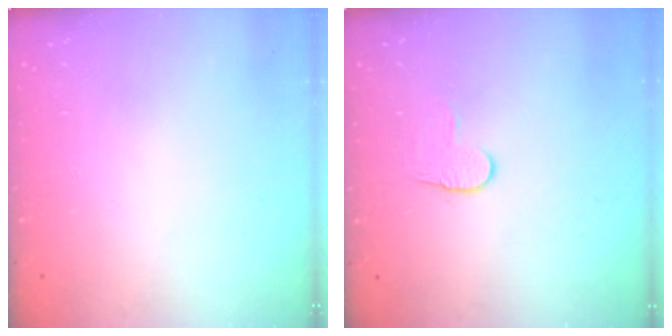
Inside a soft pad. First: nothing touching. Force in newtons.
{"total": 6.1, "press": 6.1, "slide": 0.5}